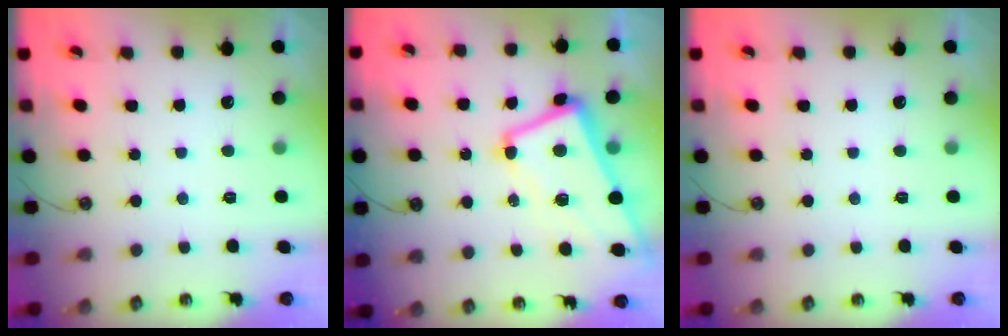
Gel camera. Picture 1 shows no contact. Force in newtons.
{"total": 5.6, "press": 5.5, "slide": 1.4}
{"total": 0.0}